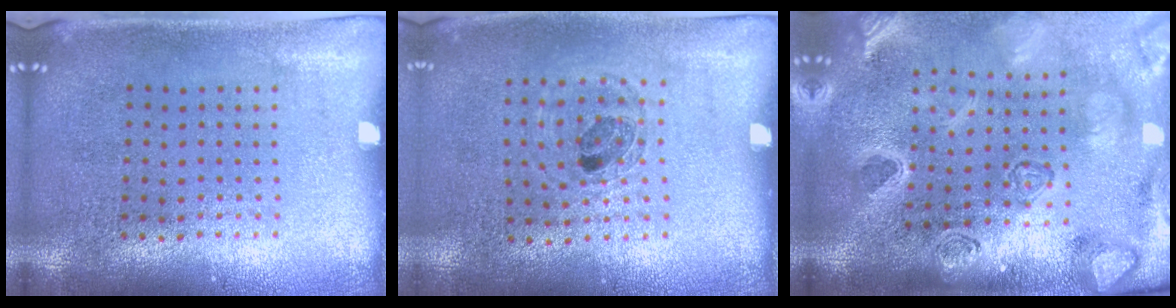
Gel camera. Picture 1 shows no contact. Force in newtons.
{"total": 0.8, "press": 0.8, "slide": 0.2}
{"total": 4.2, "press": 3.3, "slide": 2.6}